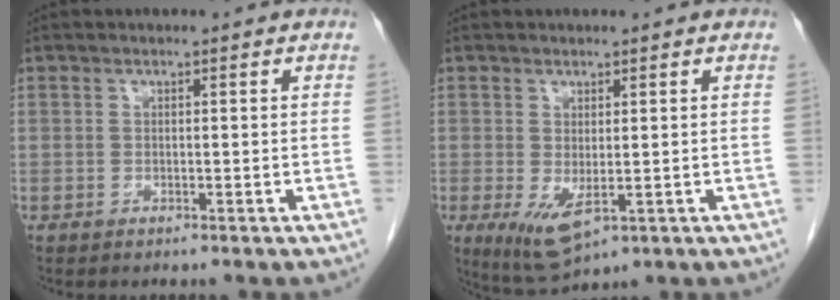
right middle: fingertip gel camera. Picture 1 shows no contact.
{"total": 5.6, "force": [-1.2, 2.2, 5.0], "torque": [-0.095, -0.016, -0.002]}